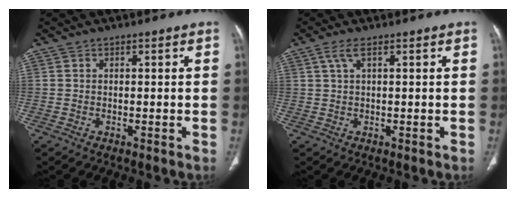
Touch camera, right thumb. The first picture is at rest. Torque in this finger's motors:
{"motor_torque": [-0.06, -0.06, 0.34, -0.34, 0.01]}